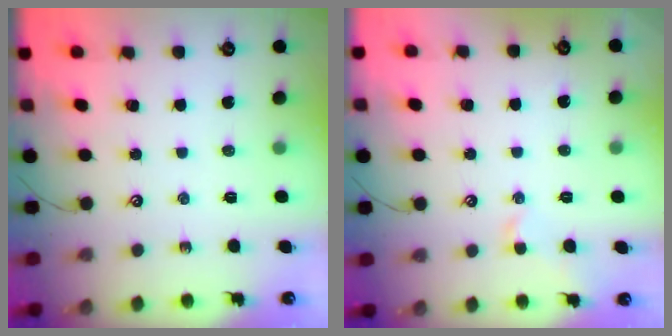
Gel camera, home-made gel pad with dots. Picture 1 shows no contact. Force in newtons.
{"total": 0.7, "press": 0.4, "slide": 0.6}